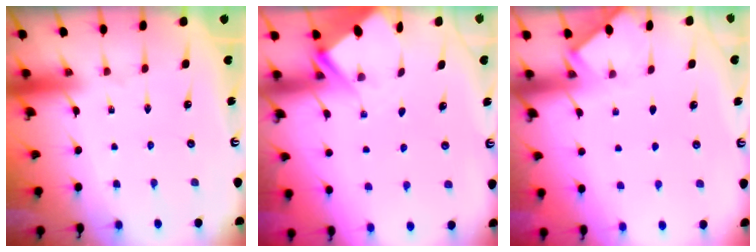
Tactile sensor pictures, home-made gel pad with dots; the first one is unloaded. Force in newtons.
{"total": 2.8, "press": 2.8, "slide": 0.4}
{"total": 2.0, "press": 2.0, "slide": 0.3}